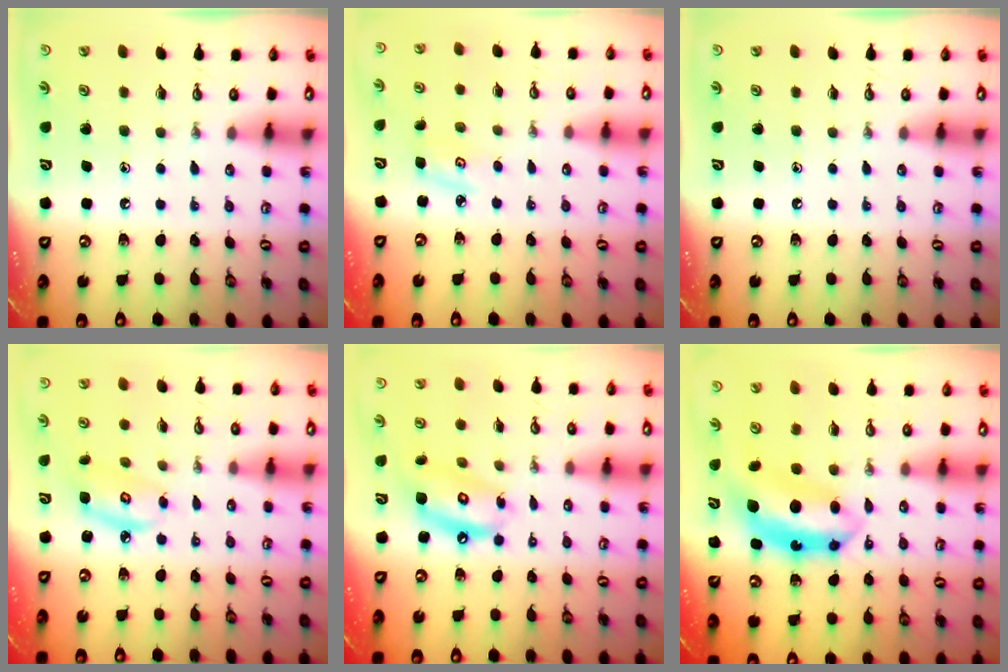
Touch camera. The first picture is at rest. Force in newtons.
{"total": 3.9, "press": 3.9, "slide": 0.5}
{"total": 0.0}
{"total": 6.0, "press": 6.0, "slide": 0.1}
{"total": 11.3, "press": 11.2, "slide": 1.1}
{"total": 8.2, "press": 8.2, "slide": 0.6}